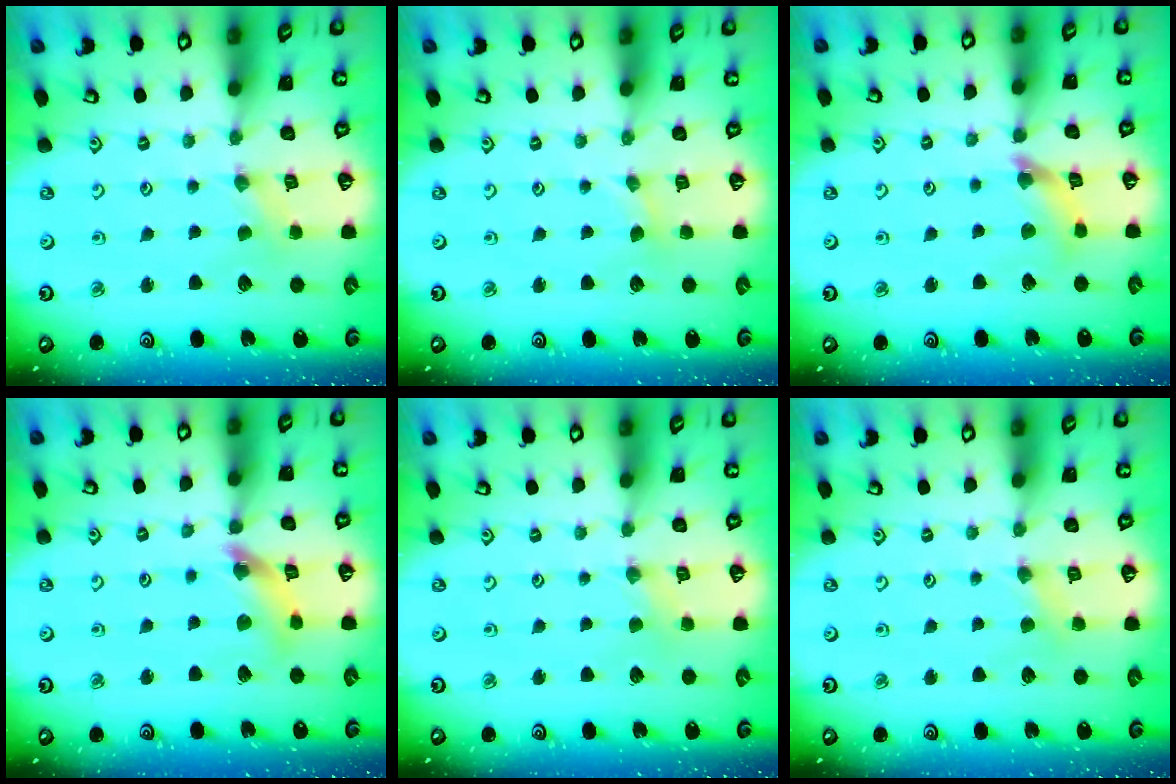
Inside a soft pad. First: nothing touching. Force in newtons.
{"total": 1.0, "press": 1.0, "slide": 0.2}
{"total": 6.6, "press": 6.5, "slide": 0.7}
{"total": 9.2, "press": 9.2, "slide": 0.8}
{"total": 2.0, "press": 2.0, "slide": 0.4}
{"total": 2.2, "press": 2.2, "slide": 0.5}